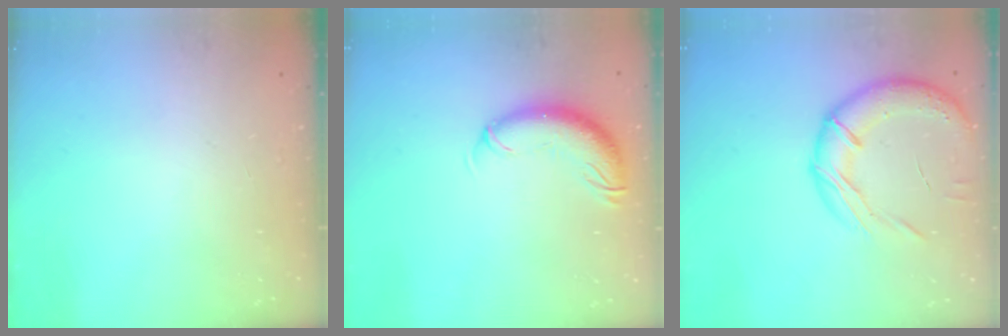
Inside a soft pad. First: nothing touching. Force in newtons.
{"total": 10.6, "press": 10.4, "slide": 2.2}
{"total": 17.2, "press": 16.9, "slide": 3.1}